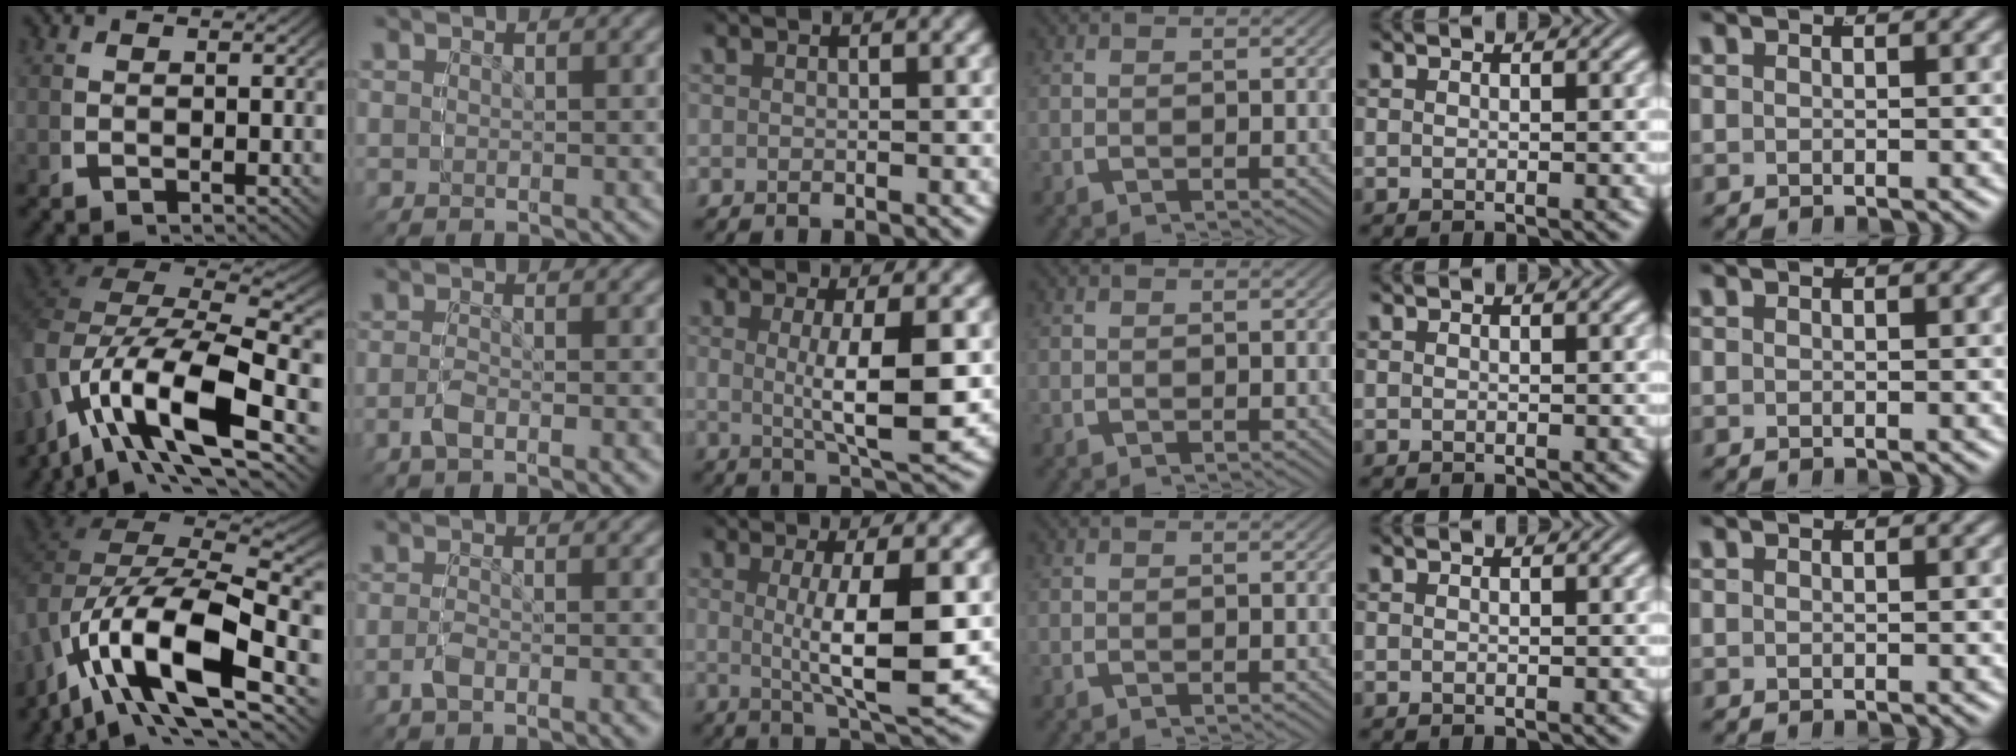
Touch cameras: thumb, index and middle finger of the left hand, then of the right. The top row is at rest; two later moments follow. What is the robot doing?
{"motion": "grasp_and_lifting", "object": "button"}